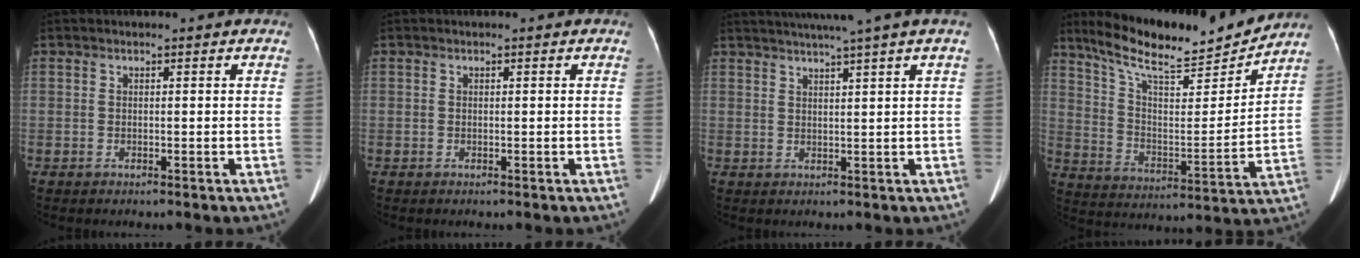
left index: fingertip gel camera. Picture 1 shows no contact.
{"total": 0.0}
{"total": 8.1, "force": [6.3, -1.8, 4.8], "torque": [-0.067, 0.017, 0.082]}
{"total": 17.6, "force": [15.7, 2.0, 7.6], "torque": [-0.137, -0.010, 0.256]}